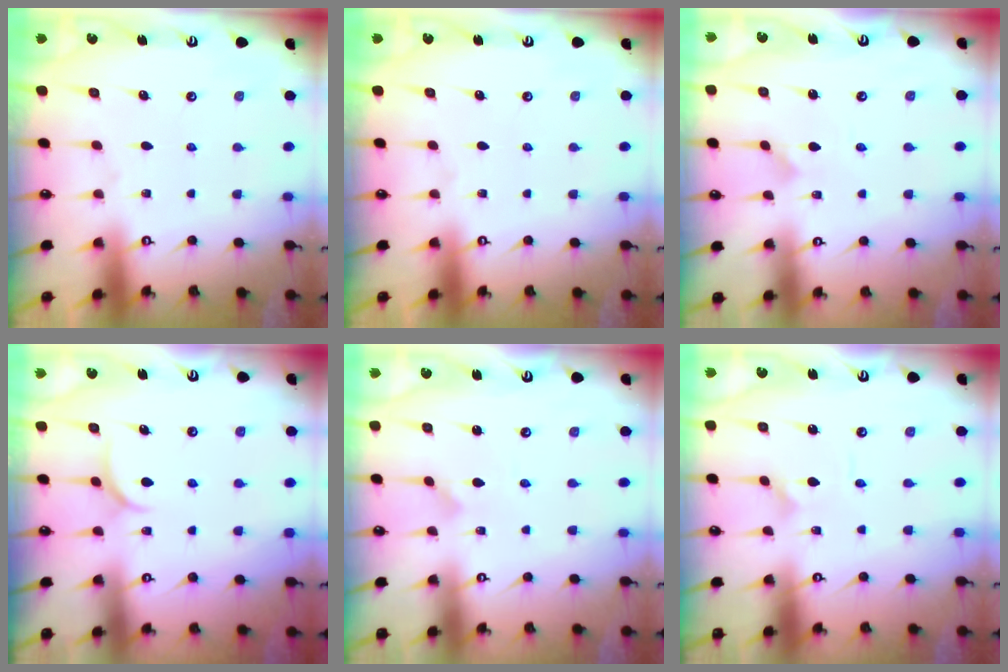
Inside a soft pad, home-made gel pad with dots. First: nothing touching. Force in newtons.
{"total": 0.0}
{"total": 2.8, "press": 2.7, "slide": 0.3}
{"total": 4.9, "press": 4.8, "slide": 0.8}
{"total": 2.9, "press": 2.8, "slide": 0.3}
{"total": 2.3, "press": 2.3, "slide": 0.2}